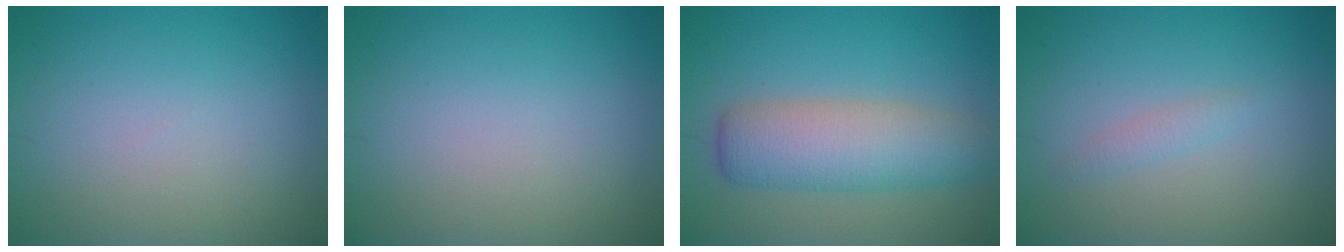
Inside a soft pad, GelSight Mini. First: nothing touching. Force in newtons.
{"total": 0.0}
{"total": 6.2, "press": 6.2, "slide": 0.2}
{"total": 1.0, "press": 1.0, "slide": 0.0}